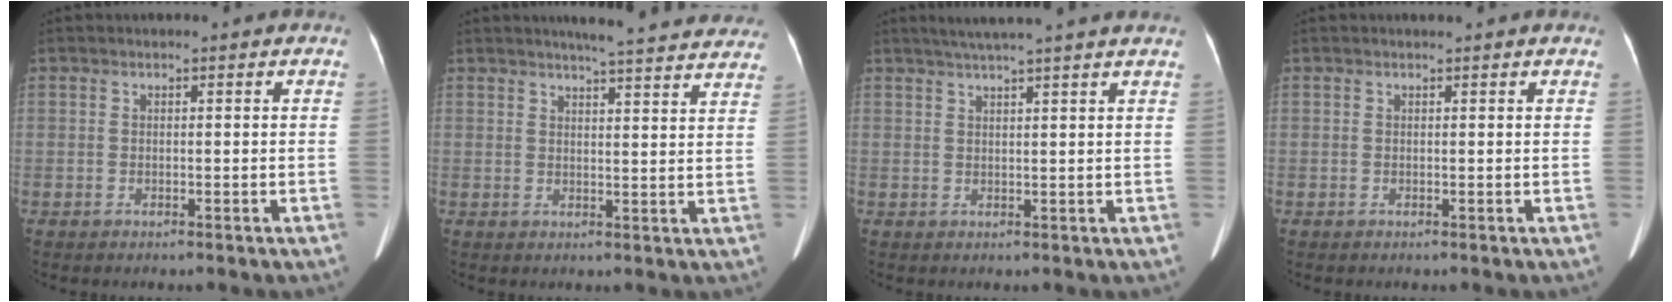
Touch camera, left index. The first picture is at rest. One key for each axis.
{"total": 16.9, "fx": 15.8, "fy": 1.4, "fz": 6.0, "tx": -0.070, "ty": -0.019, "tz": 0.177}
{"total": 9.1, "fx": 7.6, "fy": -0.9, "fz": 4.9, "tx": -0.077, "ty": 0.030, "tz": 0.094}
{"total": 0.7, "fx": 0.6, "fy": 0.1, "fz": 0.3, "tx": -0.010, "ty": 0.005, "tz": 0.011}